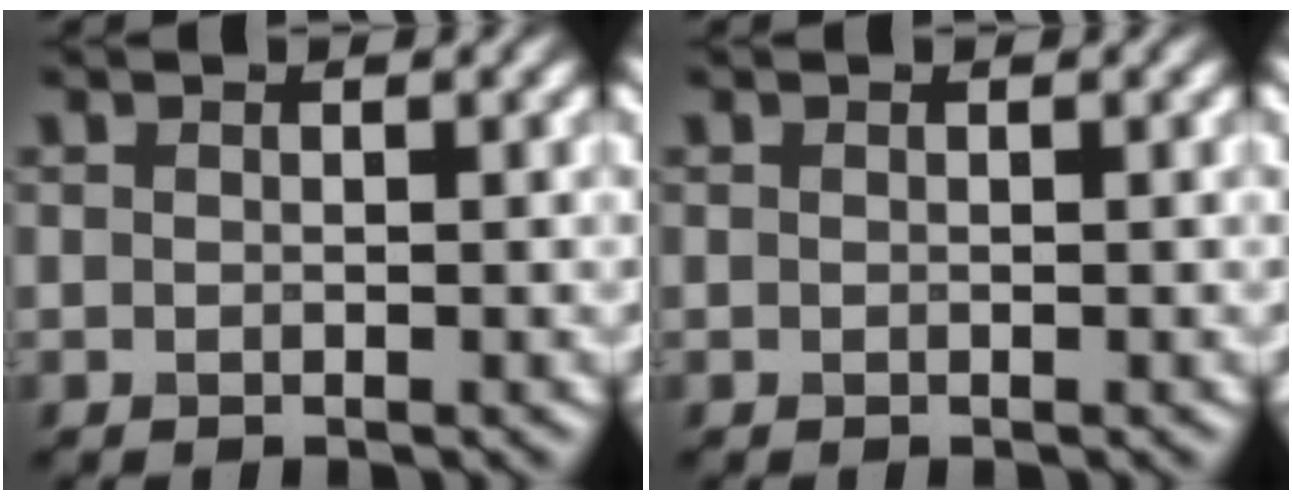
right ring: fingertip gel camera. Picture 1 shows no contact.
{"total": 0.0}